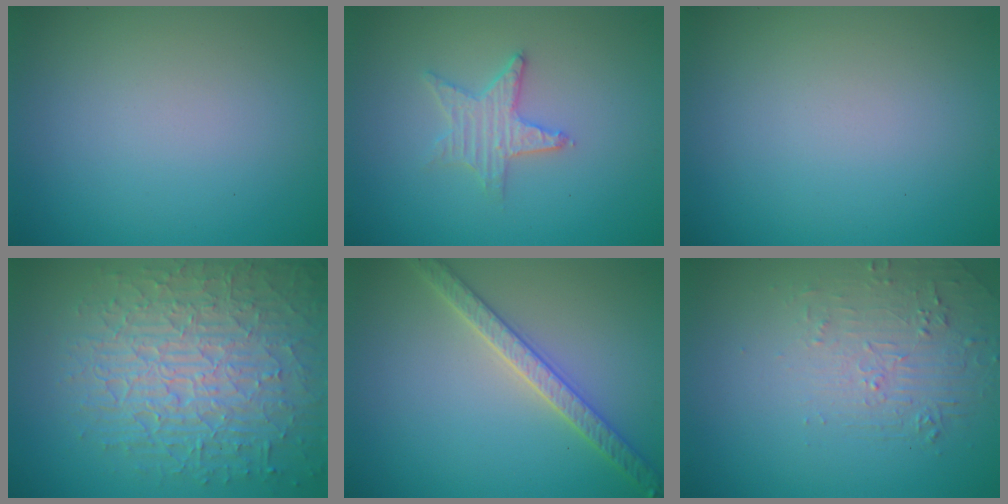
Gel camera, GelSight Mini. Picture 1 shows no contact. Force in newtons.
{"total": 2.7, "press": 2.6, "slide": 0.5}
{"total": 0.0}
{"total": 9.1, "press": 6.3, "slide": 6.5}
{"total": 3.8, "press": 3.7, "slide": 0.8}
{"total": 2.1, "press": 0.9, "slide": 1.9}